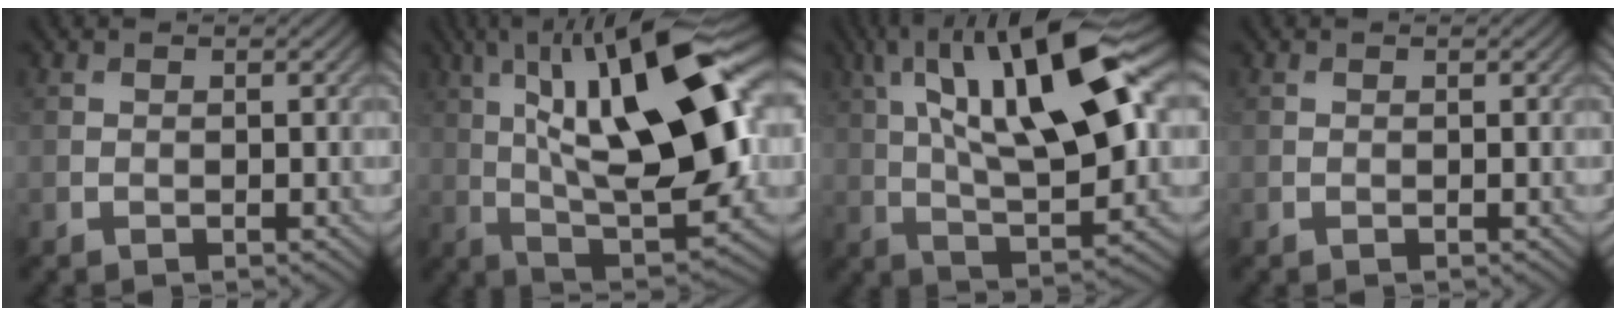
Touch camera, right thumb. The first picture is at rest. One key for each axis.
{"total": 19.3, "fx": 4.4, "fy": 7.1, "fz": 17.4, "tx": -0.291, "ty": 0.037, "tz": 0.068}
{"total": 18.2, "fx": 5.9, "fy": 6.8, "fz": 15.9, "tx": -0.284, "ty": 0.037, "tz": 0.091}
{"total": 0.0}